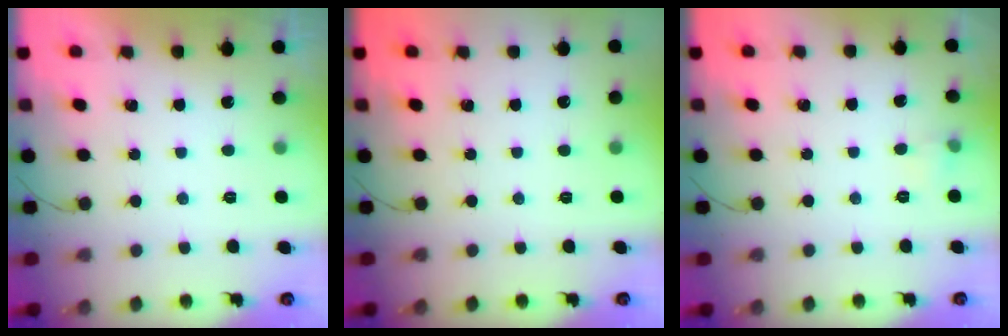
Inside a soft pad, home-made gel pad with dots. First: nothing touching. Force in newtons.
{"total": 0.0}
{"total": 3.6, "press": 3.5, "slide": 1.1}